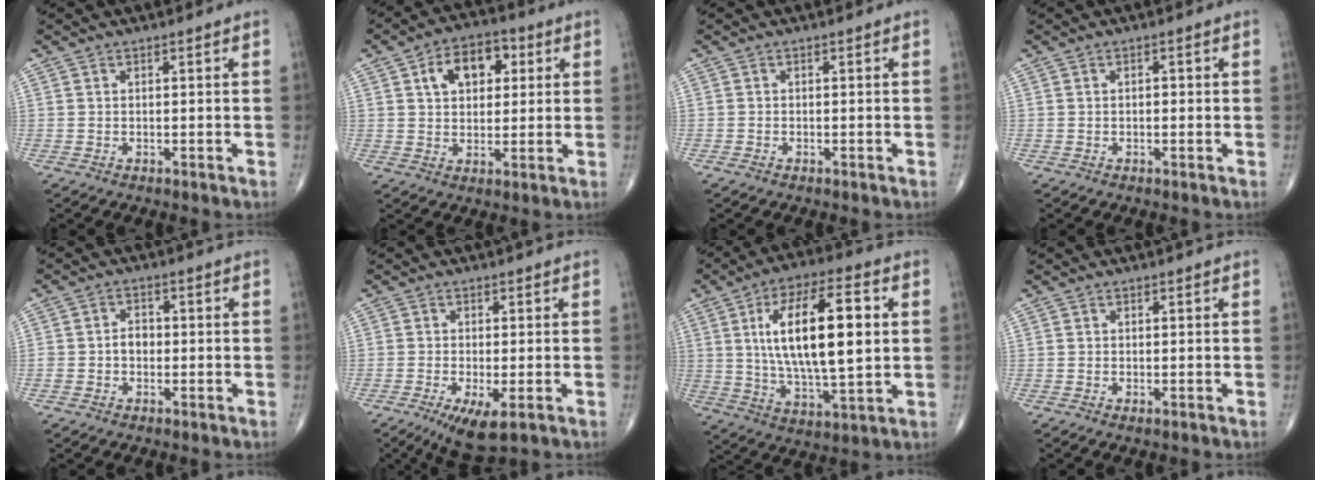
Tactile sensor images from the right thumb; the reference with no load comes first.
{"total": 10.0, "force": [3.2, 6.5, 7.0], "torque": [-0.078, 0.006, 0.045]}
{"total": 0.6, "force": [-0.4, 0.4, 0.3], "torque": [-0.006, 0.001, -0.009]}
{"total": 1.0, "force": [0.0, 0.5, 0.8], "torque": [-0.011, 0.003, -0.002]}
{"total": 3.0, "force": [-0.4, 2.4, 1.8], "torque": [-0.019, 0.011, -0.012]}
{"total": 6.9, "force": [-3.0, 1.9, 5.8], "torque": [-0.104, -0.013, -0.048]}
{"total": 20.7, "force": [3.5, 7.7, 18.8], "torque": [-0.312, 0.002, 0.061]}
{"total": 0.5, "force": [-0.2, 0.2, 0.4], "torque": [-0.005, 0.000, -0.004]}